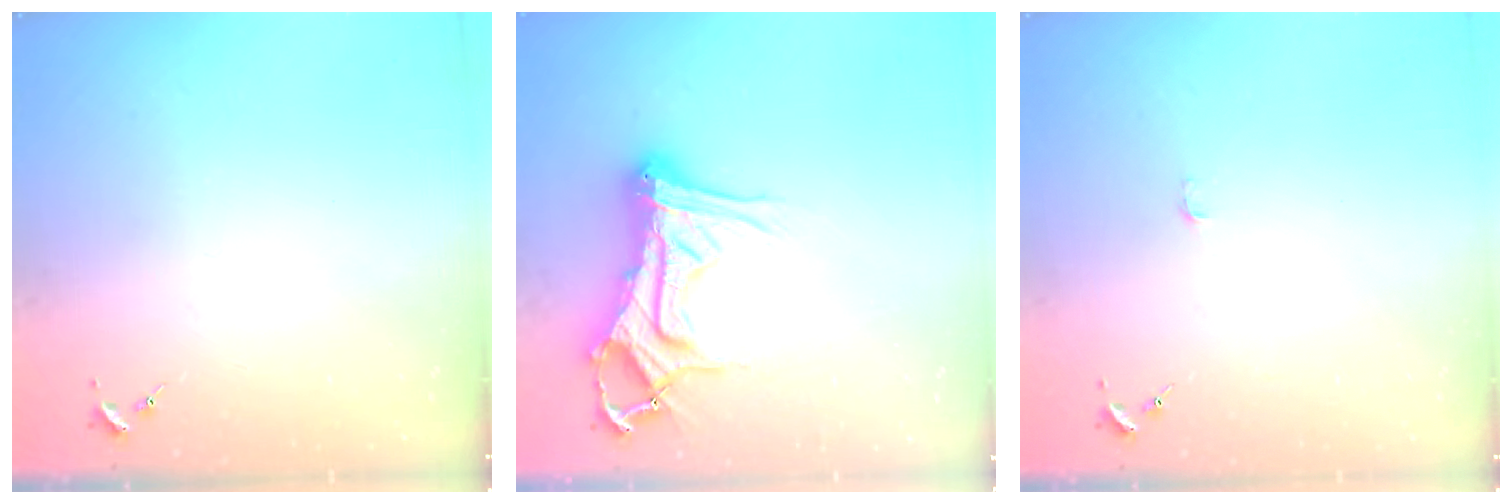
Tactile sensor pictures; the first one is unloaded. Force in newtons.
{"total": 17.0, "press": 16.9, "slide": 2.0}
{"total": 3.0, "press": 3.0, "slide": 0.3}